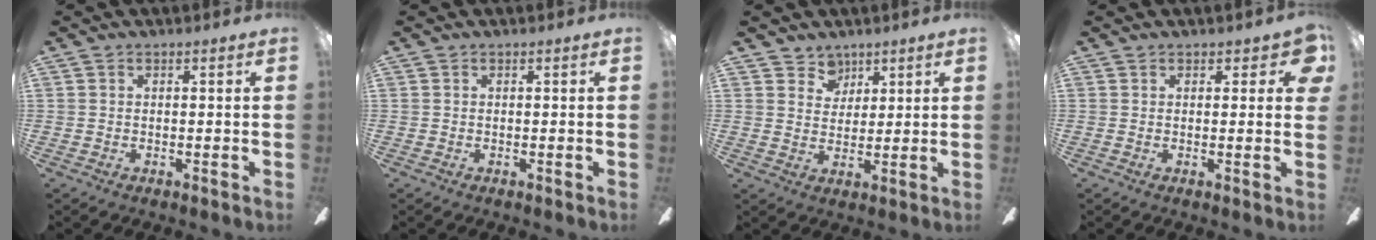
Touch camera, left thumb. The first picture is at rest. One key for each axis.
{"total": 0.0}
{"total": 5.3, "fx": 3.9, "fy": 3.7, "fz": 0.1, "tx": 0.001, "ty": -0.017, "tz": 0.070}
{"total": 4.0, "fx": 2.0, "fy": 1.9, "fz": 3.0, "tx": -0.027, "ty": -0.005, "tz": 0.030}